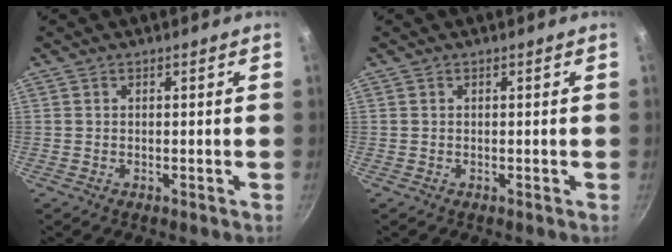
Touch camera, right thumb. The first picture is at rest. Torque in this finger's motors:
{"motor_torque": [-0.04, -0.06, 0.09, -0.20, 0.05]}